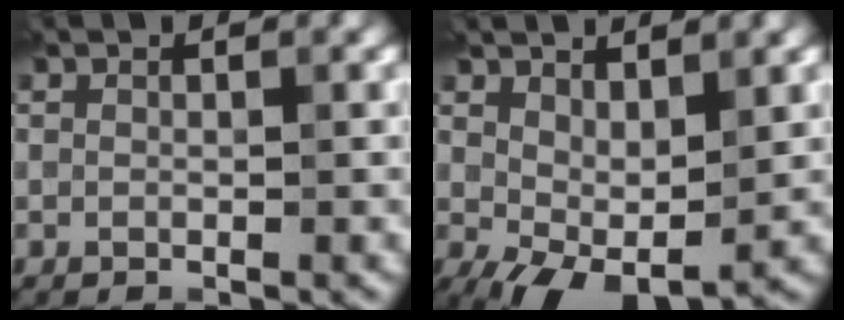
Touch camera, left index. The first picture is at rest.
{"total": 5.3, "force": [0.2, 2.6, 4.6], "torque": [-0.090, -0.003, 0.006]}